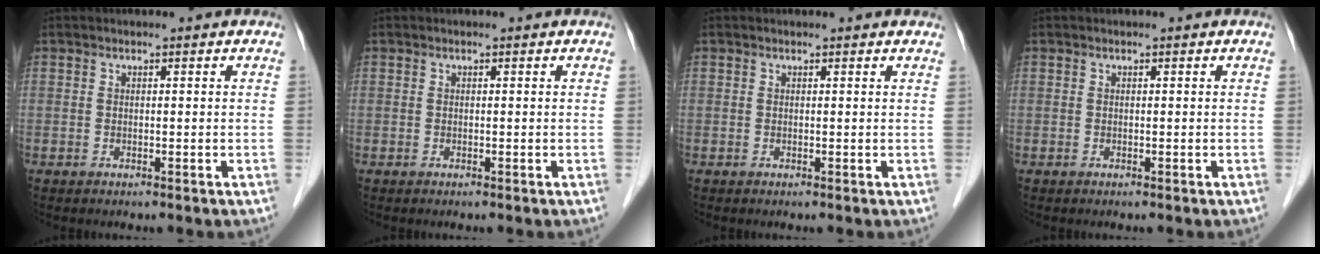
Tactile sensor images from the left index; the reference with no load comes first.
{"total": 0.0}
{"total": 2.2, "force": [2.1, 0.6, 0.5], "torque": [-0.014, 0.016, 0.014]}
{"total": 0.0}